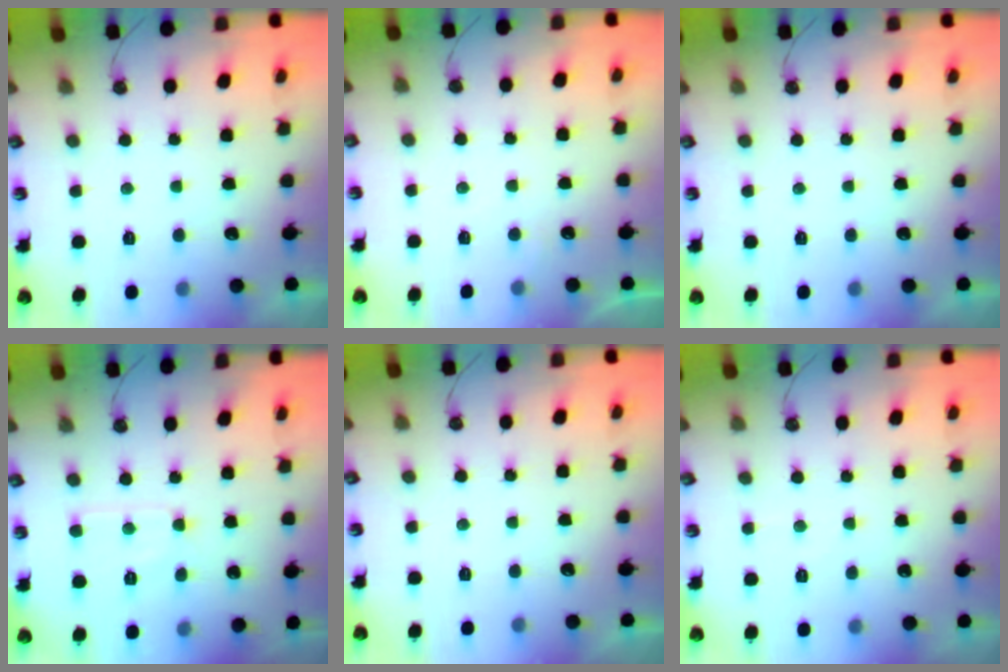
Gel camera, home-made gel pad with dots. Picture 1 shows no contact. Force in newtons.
{"total": 2.3, "press": 2.2, "slide": 0.3}
{"total": 0.0}
{"total": 7.2, "press": 7.1, "slide": 0.7}
{"total": 0.0}
{"total": 3.2, "press": 3.1, "slide": 0.5}